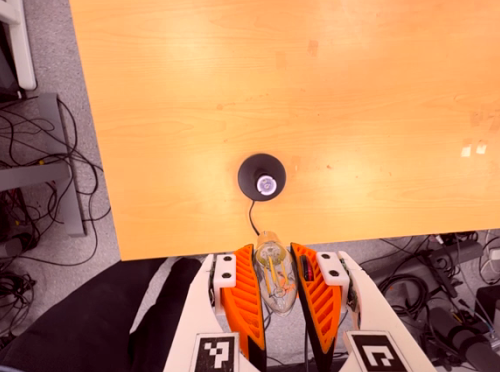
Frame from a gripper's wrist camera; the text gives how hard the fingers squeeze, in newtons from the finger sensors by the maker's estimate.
{"total": 20.9, "left": 23.2, "right": 18.5}